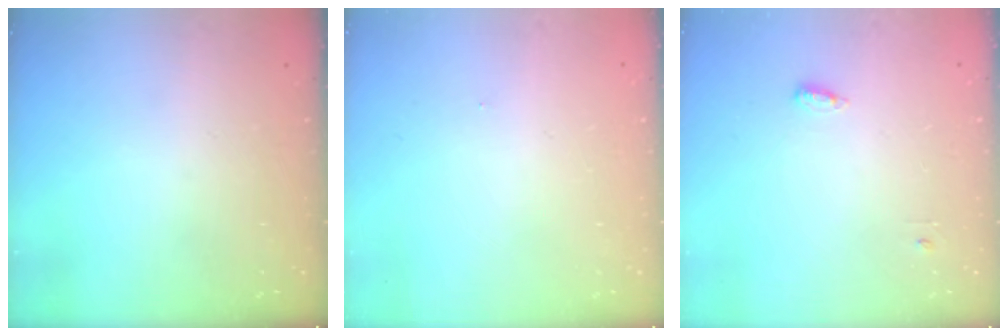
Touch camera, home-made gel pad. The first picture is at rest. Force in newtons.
{"total": 5.3, "press": 0.3, "slide": 5.2}
{"total": 3.7, "press": 3.6, "slide": 1.0}